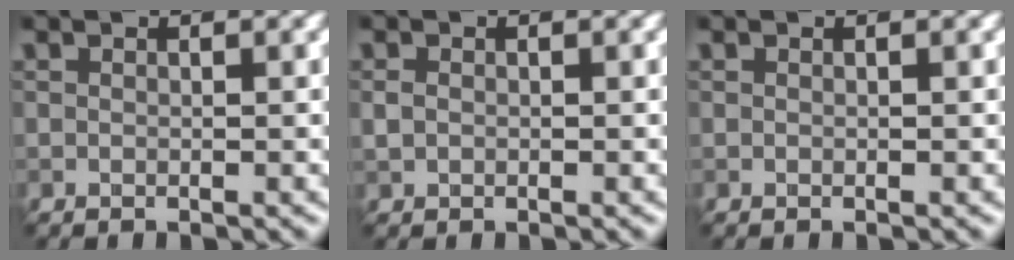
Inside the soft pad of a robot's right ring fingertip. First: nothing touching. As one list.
[{"total": 0.9, "force": [0.0, 0.8, 0.5], "torque": [-0.009, -0.002, -0.002]}, {"total": 0.0}]